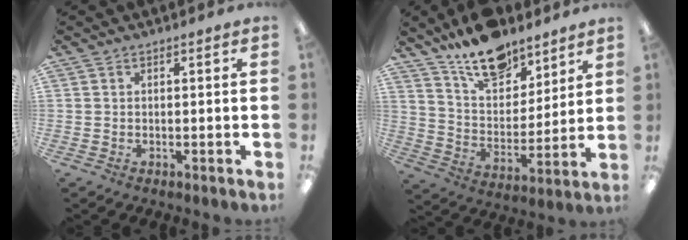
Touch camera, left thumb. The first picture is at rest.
{"total": 18.5, "force": [15.0, 6.7, 8.7], "torque": [-0.176, -0.085, 0.267]}